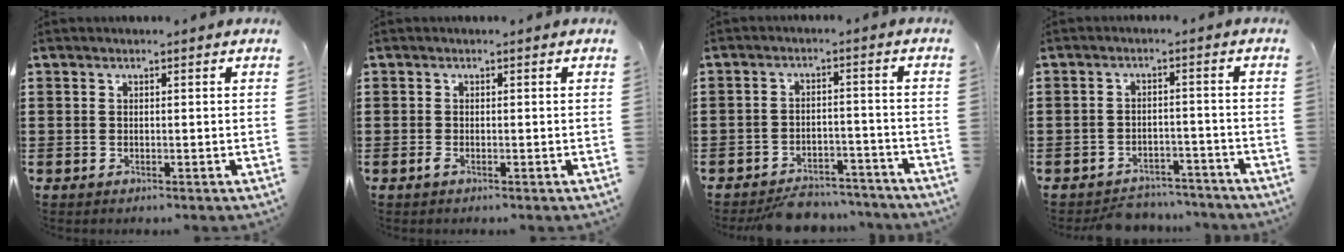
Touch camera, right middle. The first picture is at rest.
{"total": 0.6, "force": [-0.4, 0.1, 0.5], "torque": [-0.011, -0.003, -0.006]}
{"total": 4.8, "force": [-4.7, 0.9, 0.8], "torque": [-0.013, 0.012, -0.095]}
{"total": 3.5, "force": [-3.4, 0.7, 0.2], "torque": [-0.008, 0.005, -0.073]}